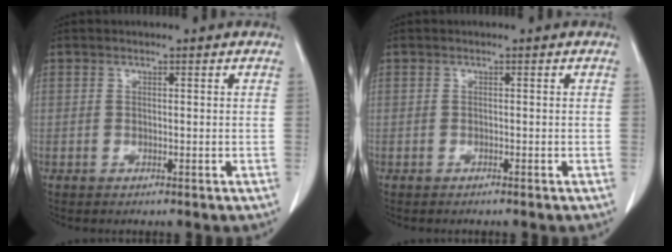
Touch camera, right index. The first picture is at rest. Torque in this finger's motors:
{"motor_torque": [0.02, -0.04, -0.12, -0.04]}